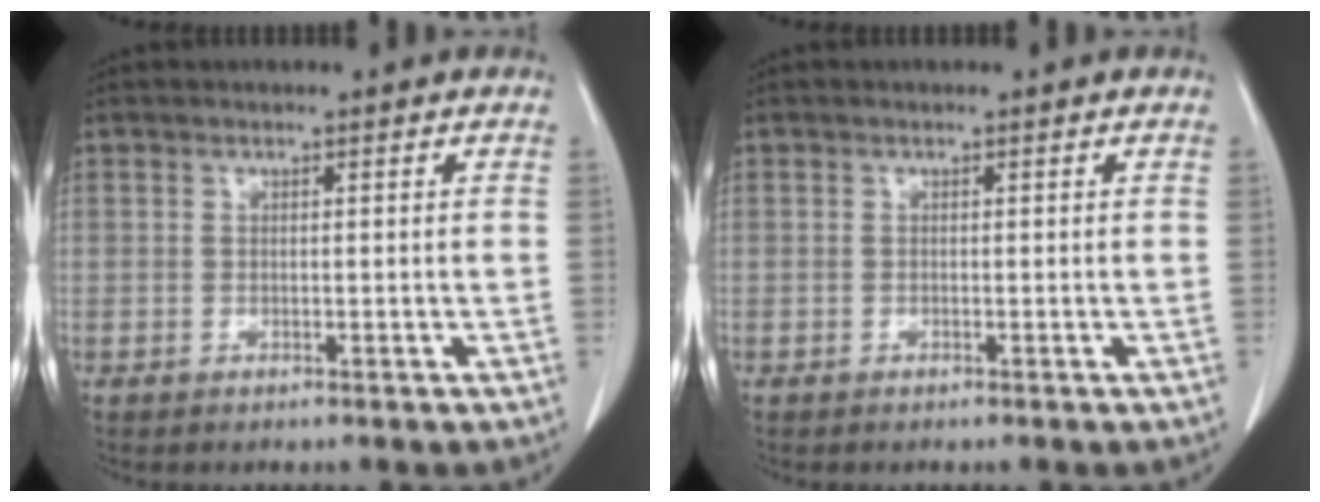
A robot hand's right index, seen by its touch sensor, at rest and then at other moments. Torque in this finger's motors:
{"motor_torque": [0.05, -0.02, 0.02, 0.01]}